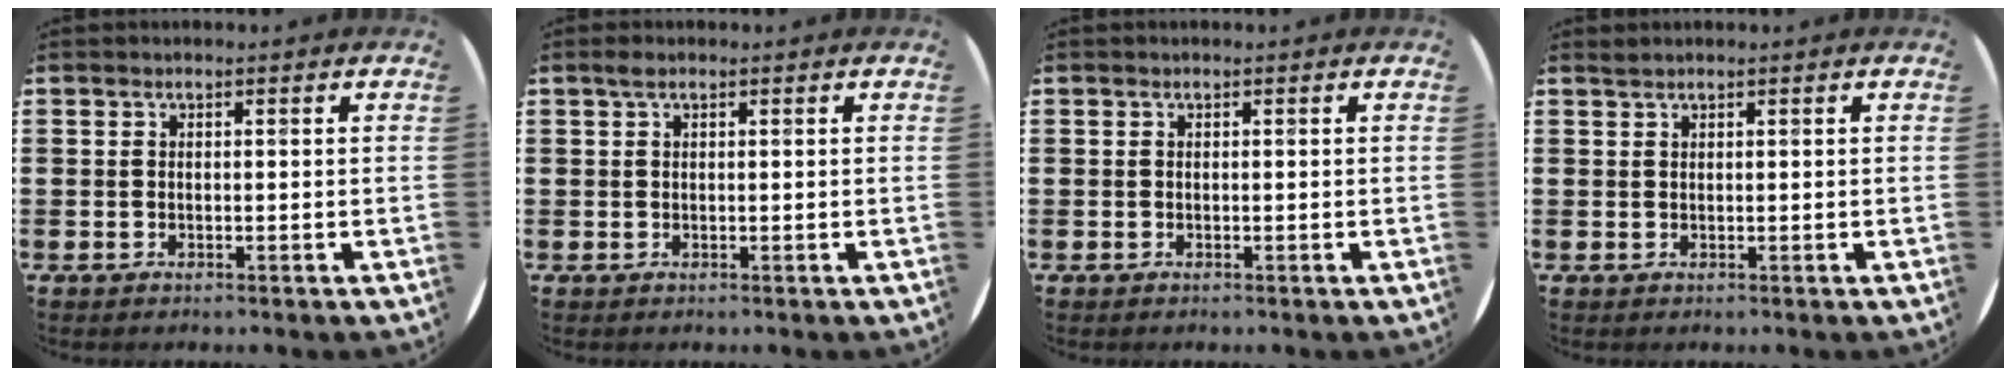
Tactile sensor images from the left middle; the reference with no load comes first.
{"total": 0.9, "force": [0.5, 0.4, 0.6], "torque": [-0.013, 0.004, 0.008]}
{"total": 0.0}
{"total": 0.8, "force": [0.7, -0.1, 0.3], "torque": [-0.007, 0.000, 0.014]}